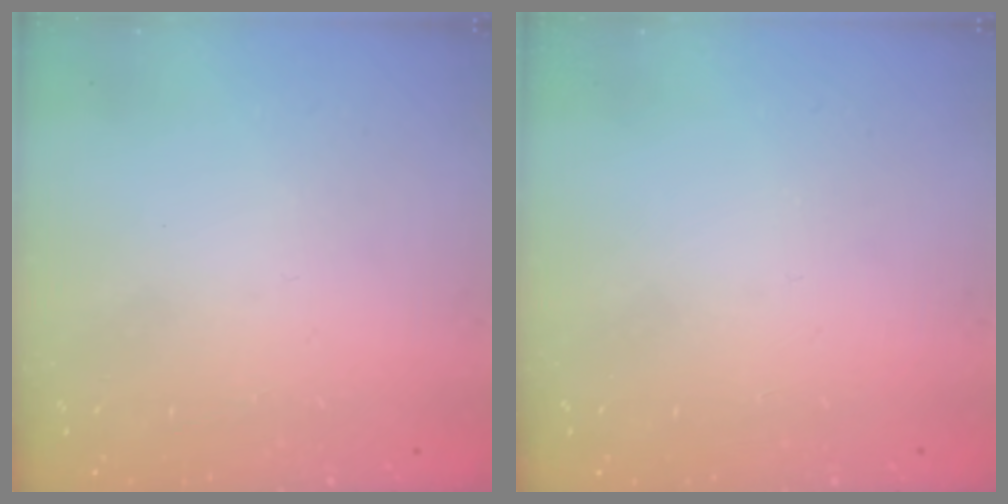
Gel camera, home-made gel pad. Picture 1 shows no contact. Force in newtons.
{"total": 0.0}